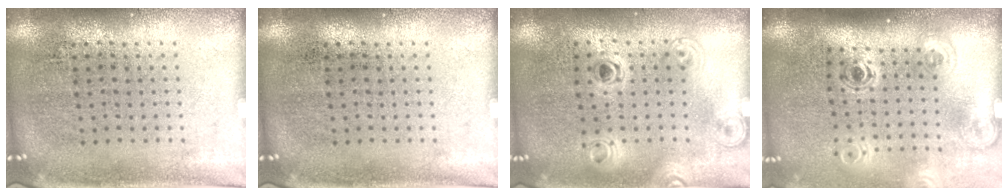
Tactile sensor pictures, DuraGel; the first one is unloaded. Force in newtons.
{"total": 0.0}
{"total": 1.4, "press": 1.2, "slide": 0.7}
{"total": 1.9, "press": 1.3, "slide": 1.4}